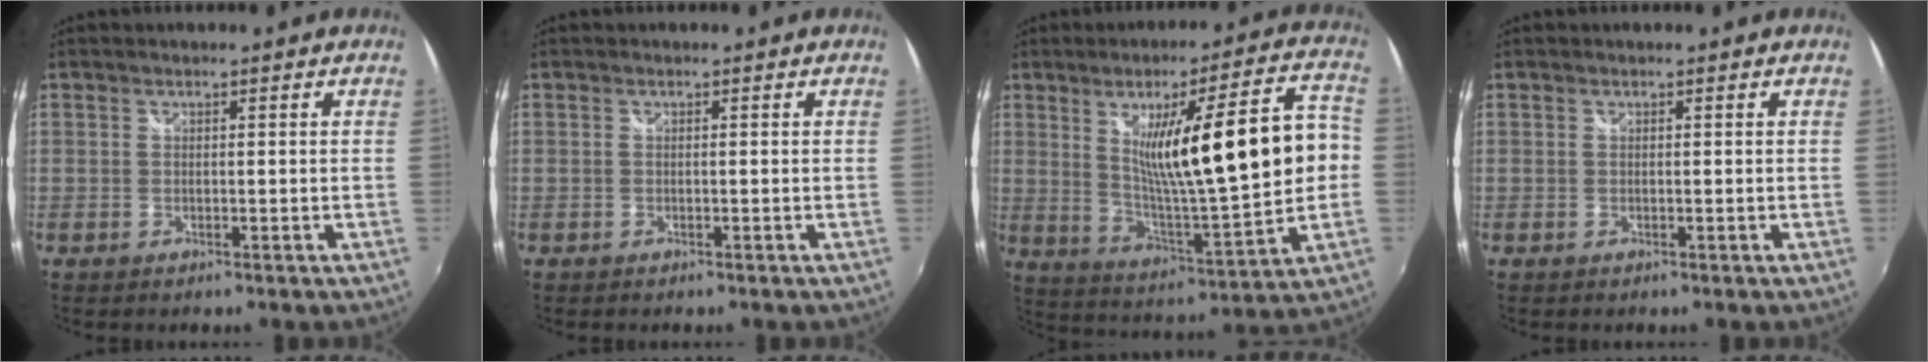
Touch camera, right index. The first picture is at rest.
{"total": 0.0}
{"total": 21.1, "force": [1.5, 3.2, 20.8], "torque": [-0.310, -0.002, 0.043]}
{"total": 0.0}